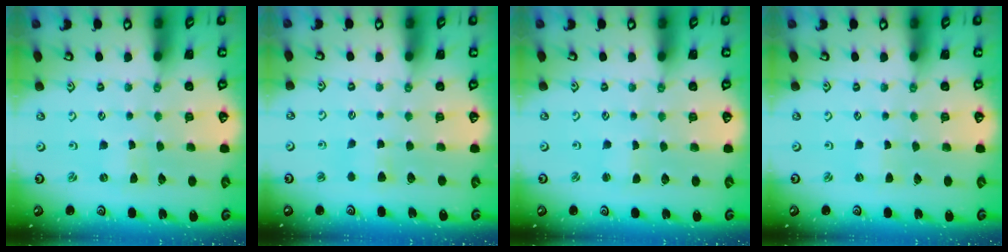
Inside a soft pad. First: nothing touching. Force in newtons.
{"total": 4.1, "press": 4.1, "slide": 0.6}
{"total": 1.4, "press": 1.3, "slide": 0.3}
{"total": 1.1, "press": 1.1, "slide": 0.3}